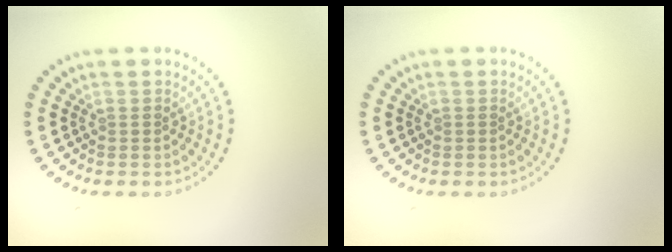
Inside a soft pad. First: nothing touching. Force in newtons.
{"total": 0.0}